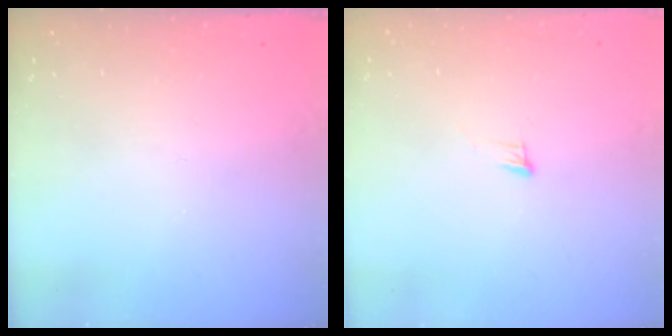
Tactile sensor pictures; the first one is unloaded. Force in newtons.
{"total": 4.3, "press": 4.1, "slide": 1.0}